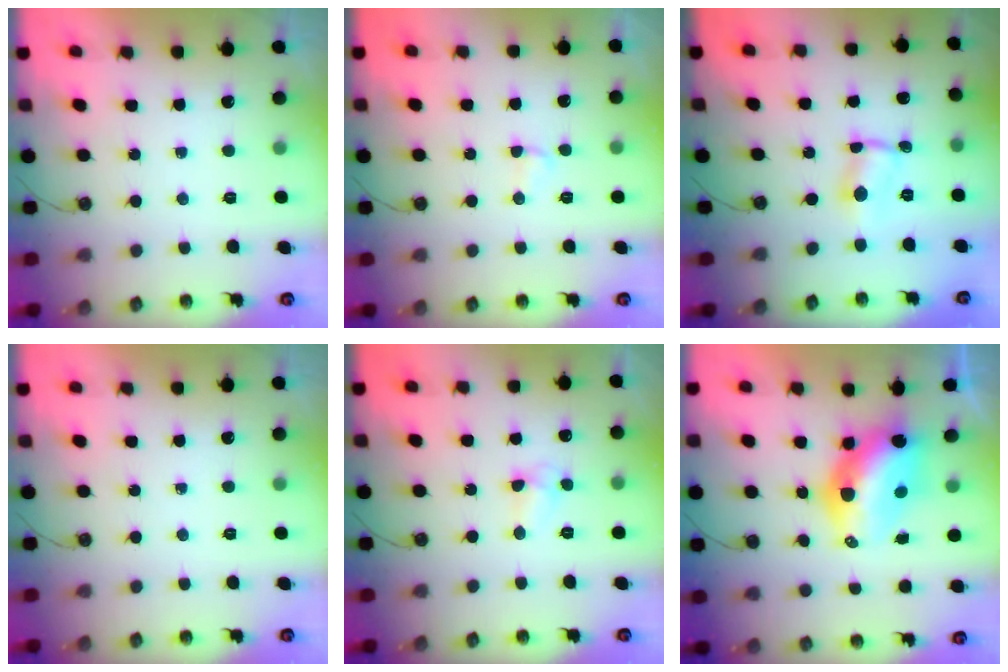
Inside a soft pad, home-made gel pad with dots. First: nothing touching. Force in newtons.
{"total": 2.5, "press": 2.4, "slide": 0.7}
{"total": 1.2, "press": 1.1, "slide": 0.6}
{"total": 0.0}
{"total": 5.0, "press": 5.0, "slide": 0.6}
{"total": 11.9, "press": 11.8, "slide": 1.2}